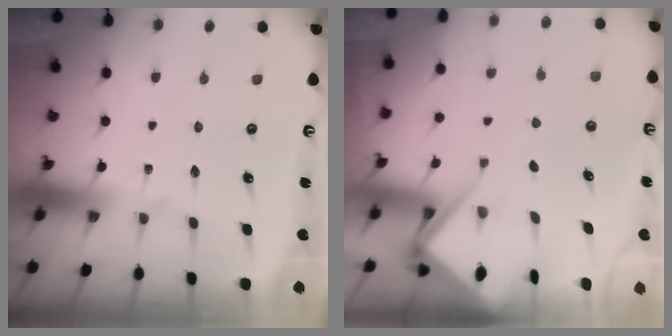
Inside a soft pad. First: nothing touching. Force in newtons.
{"total": 8.4, "press": 8.3, "slide": 1.0}